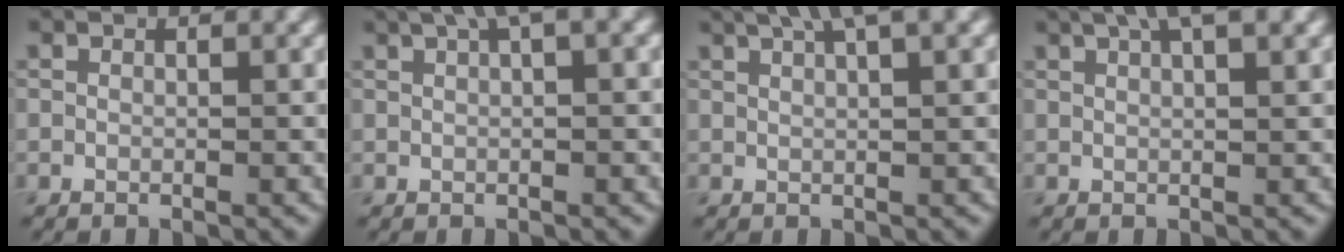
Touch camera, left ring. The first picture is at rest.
{"total": 3.8, "force": [2.2, 0.8, 3.0], "torque": [-0.039, 0.018, 0.037]}
{"total": 4.6, "force": [3.1, 0.8, 3.4], "torque": [-0.040, 0.015, 0.038]}
{"total": 5.1, "force": [3.3, 1.5, 3.6], "torque": [-0.035, 0.016, 0.028]}